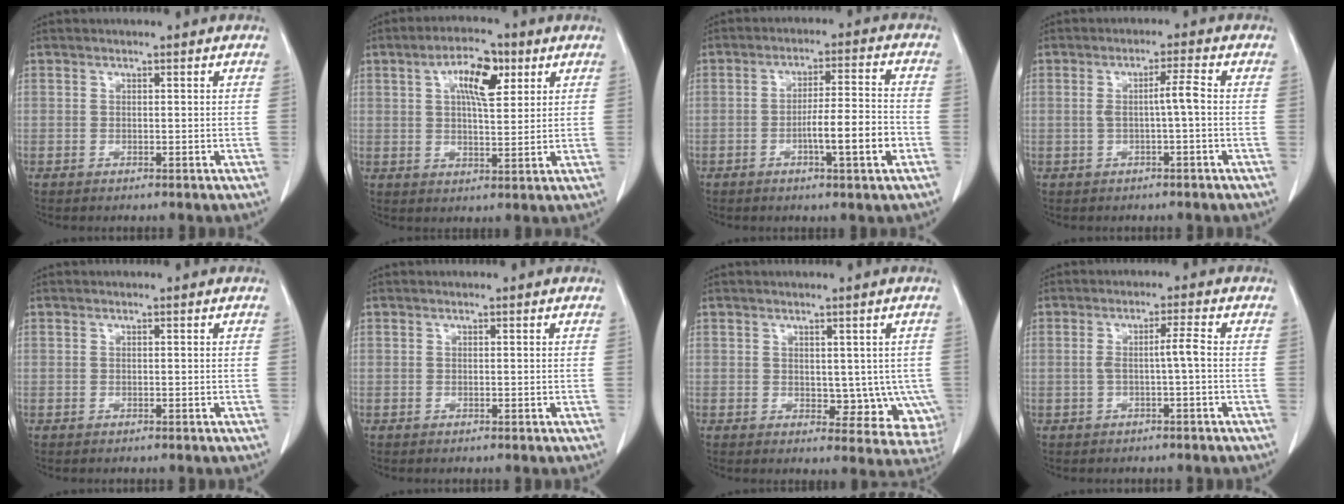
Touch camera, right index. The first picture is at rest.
{"total": 7.9, "force": [3.2, 2.8, 6.7], "torque": [-0.115, 0.012, 0.053]}
{"total": 8.1, "force": [-2.8, 0.3, 7.6], "torque": [-0.121, 0.004, -0.047]}
{"total": 3.4, "force": [-0.3, -0.2, 3.4], "torque": [-0.062, 0.006, -0.004]}
{"total": 0.0}
{"total": 0.0}
{"total": 7.4, "force": [-0.3, 4.7, 5.8], "torque": [-0.045, -0.002, 0.005]}
{"total": 3.1, "force": [-0.5, -0.4, 3.0], "torque": [-0.055, 0.007, -0.006]}